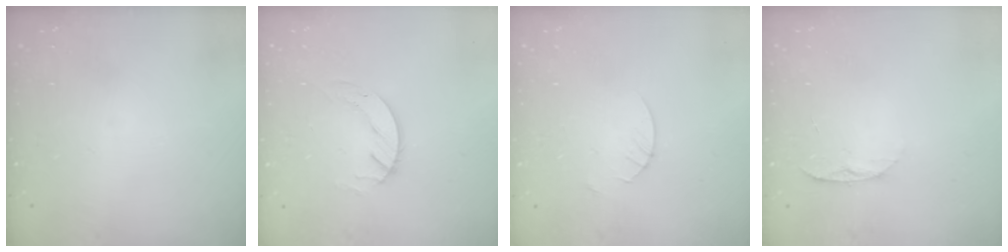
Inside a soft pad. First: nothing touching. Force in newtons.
{"total": 4.2, "press": 4.1, "slide": 0.5}
{"total": 1.4, "press": 1.4, "slide": 0.2}
{"total": 5.2, "press": 5.2, "slide": 0.6}